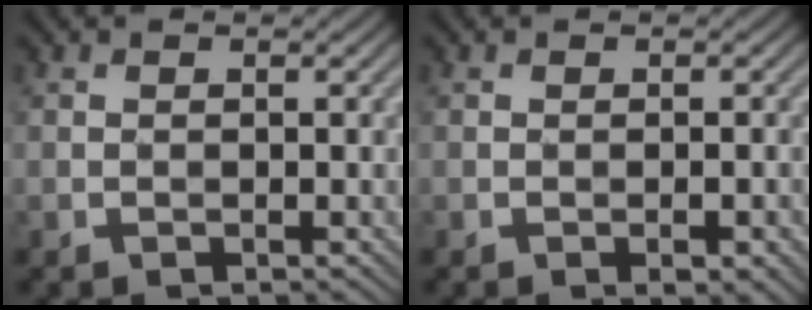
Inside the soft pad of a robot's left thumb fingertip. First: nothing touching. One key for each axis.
{"total": 1.5, "fx": -0.8, "fy": 0.2, "fz": 1.2, "tx": -0.019, "ty": 0.004, "tz": -0.011}